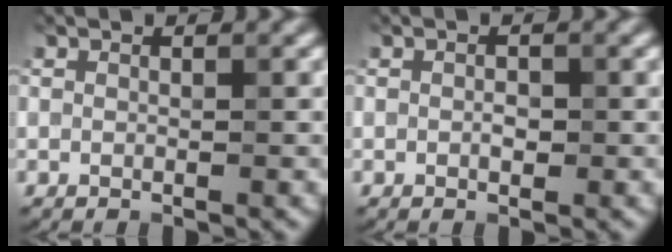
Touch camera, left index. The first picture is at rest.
{"total": 0.9, "force": [-0.1, 0.5, 0.7], "torque": [-0.012, -0.002, -0.001]}